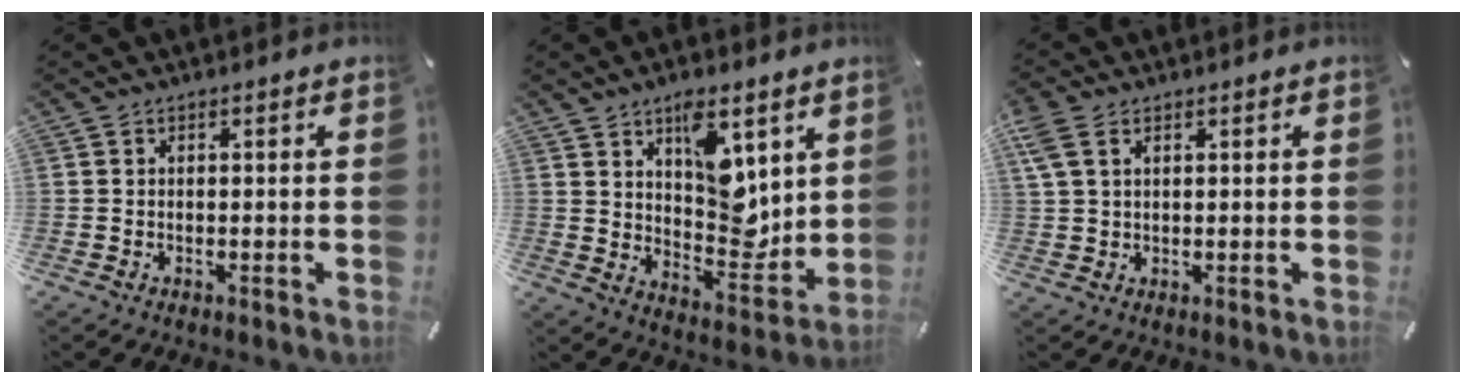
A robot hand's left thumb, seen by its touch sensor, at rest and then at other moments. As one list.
[{"total": 12.7, "force": [5.9, 7.5, 8.4], "torque": [-0.087, -0.047, 0.103]}, {"total": 5.1, "force": [2.3, 3.3, 3.2], "torque": [-0.081, 0.000, 0.043]}]